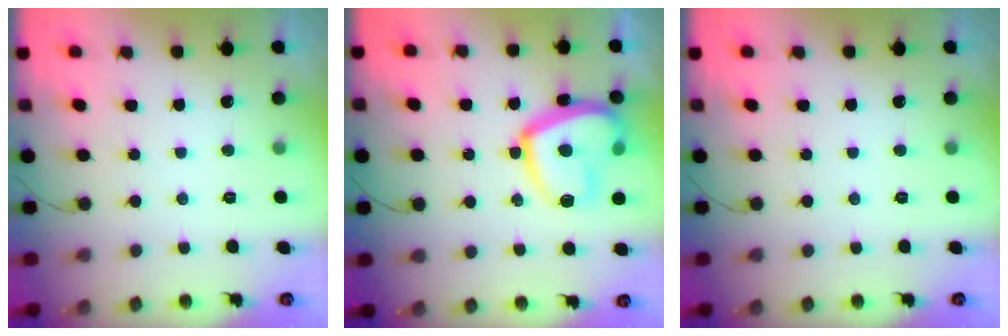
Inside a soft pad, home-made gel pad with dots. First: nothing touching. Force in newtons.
{"total": 18.1, "press": 18.0, "slide": 1.8}
{"total": 0.0}